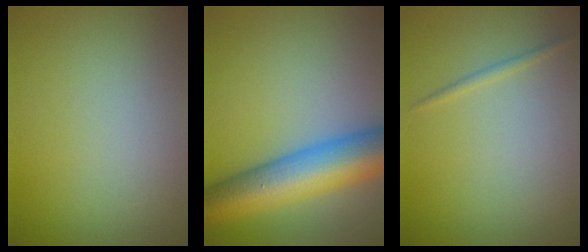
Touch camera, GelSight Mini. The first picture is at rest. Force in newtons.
{"total": 10.1, "press": 10.1, "slide": 0.2}
{"total": 0.7, "press": 0.7, "slide": 0.1}